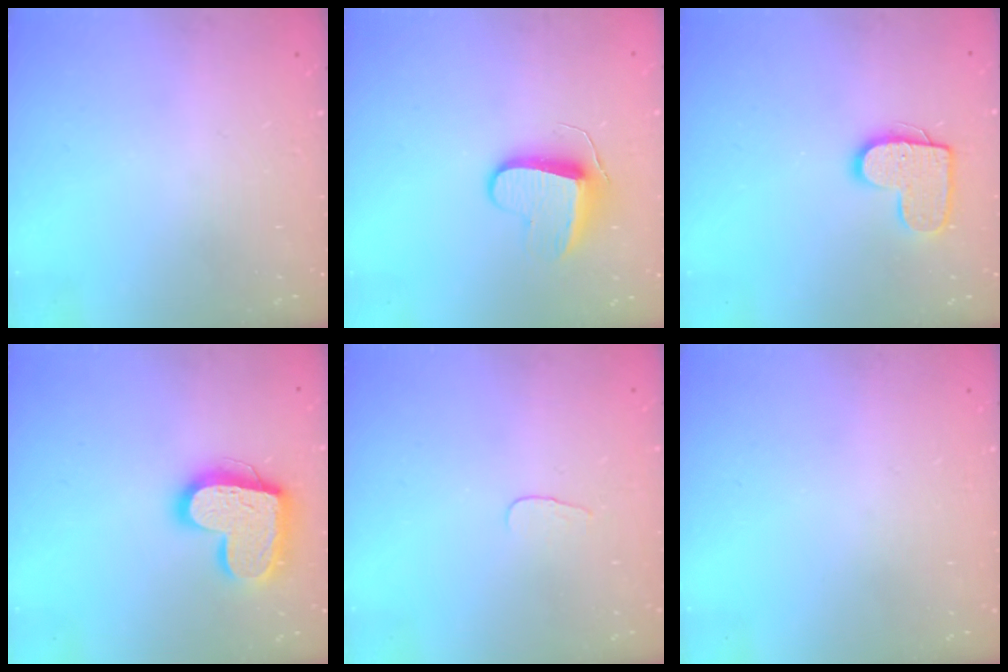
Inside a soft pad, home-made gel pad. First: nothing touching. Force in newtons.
{"total": 9.1, "press": 9.0, "slide": 0.6}
{"total": 11.8, "press": 11.8, "slide": 0.6}
{"total": 17.5, "press": 17.4, "slide": 1.6}
{"total": 2.8, "press": 2.8, "slide": 0.3}
{"total": 0.0}